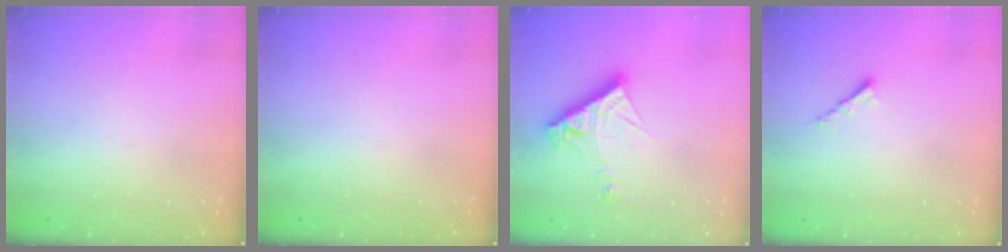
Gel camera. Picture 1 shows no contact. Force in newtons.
{"total": 0.0}
{"total": 10.5, "press": 10.5, "slide": 0.8}
{"total": 1.8, "press": 1.8, "slide": 0.2}